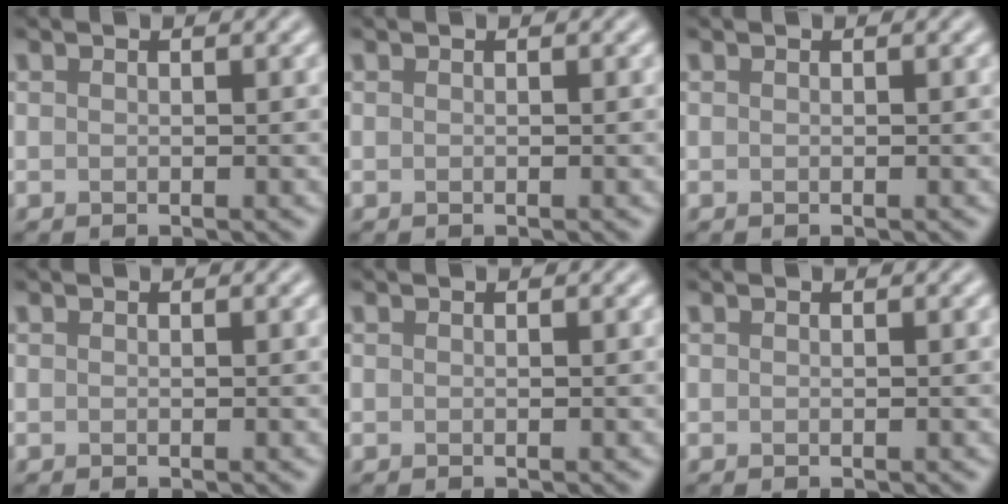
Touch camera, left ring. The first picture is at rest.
{"total": 0.0}
{"total": 0.0}
{"total": 0.0}
{"total": 0.0}
{"total": 0.0}